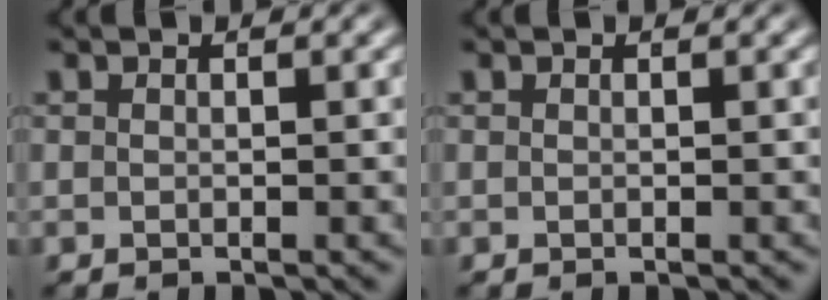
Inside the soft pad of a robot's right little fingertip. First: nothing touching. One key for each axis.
{"total": 0.0}